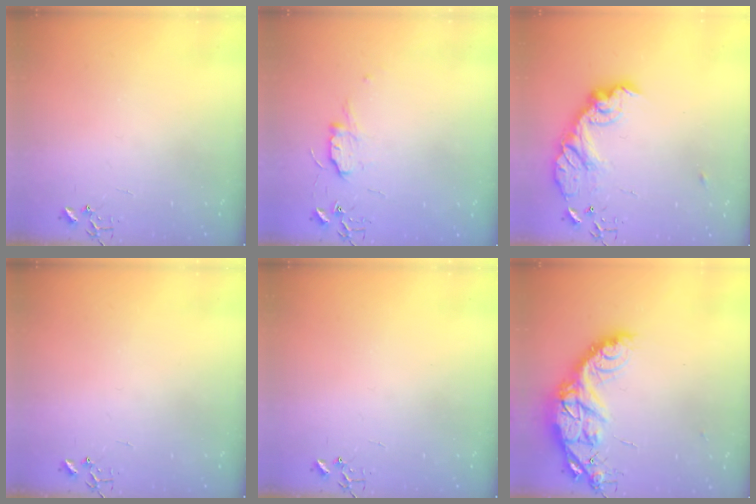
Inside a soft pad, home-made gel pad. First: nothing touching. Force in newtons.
{"total": 7.3, "press": 7.3, "slide": 0.7}
{"total": 15.7, "press": 15.7, "slide": 1.0}
{"total": 0.0}
{"total": 0.0}
{"total": 17.5, "press": 17.4, "slide": 1.4}